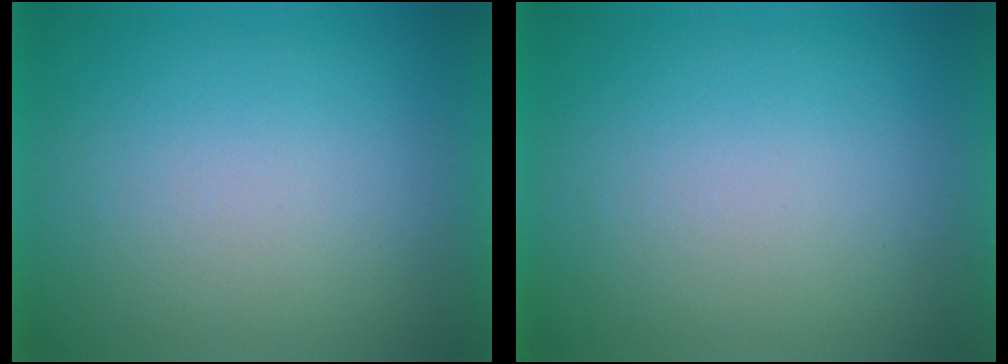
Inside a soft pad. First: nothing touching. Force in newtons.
{"total": 0.0}